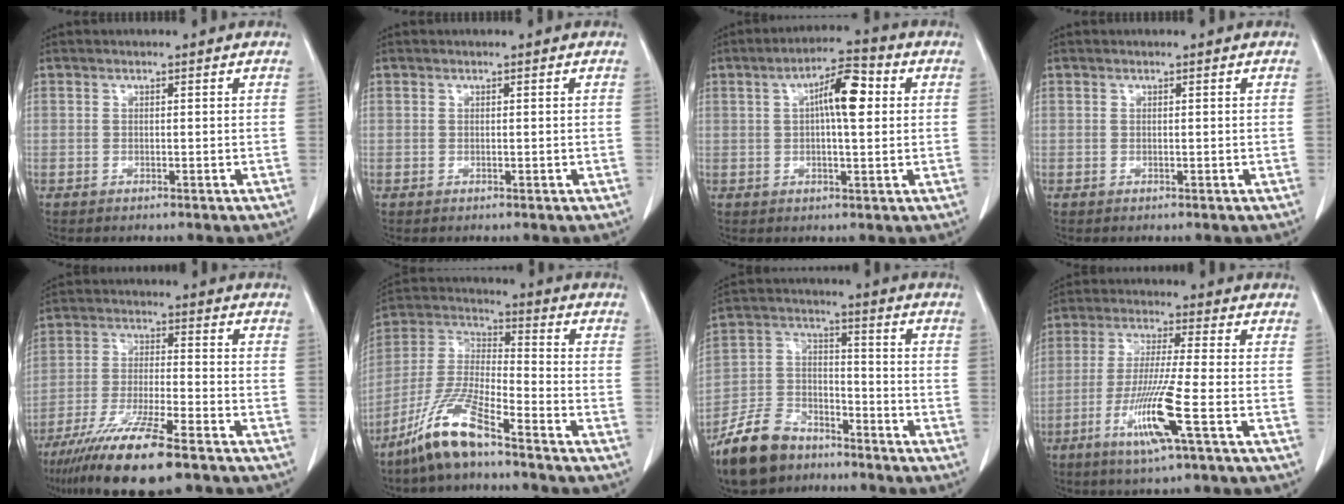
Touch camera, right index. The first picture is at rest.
{"total": 0.0}
{"total": 7.6, "force": [1.6, 1.7, 7.2], "torque": [-0.121, 0.019, 0.022]}
{"total": 0.0}
{"total": 14.4, "force": [-10.0, 1.4, 10.2], "torque": [-0.201, -0.042, -0.178]}
{"total": 11.5, "force": [-8.3, 1.2, 7.9], "torque": [-0.177, -0.017, -0.165]}
{"total": 11.6, "force": [-9.1, 5.7, 4.5], "torque": [-0.111, 0.006, -0.168]}
{"total": 10.2, "force": [-4.0, -0.9, 9.3], "torque": [-0.184, -0.021, -0.080]}